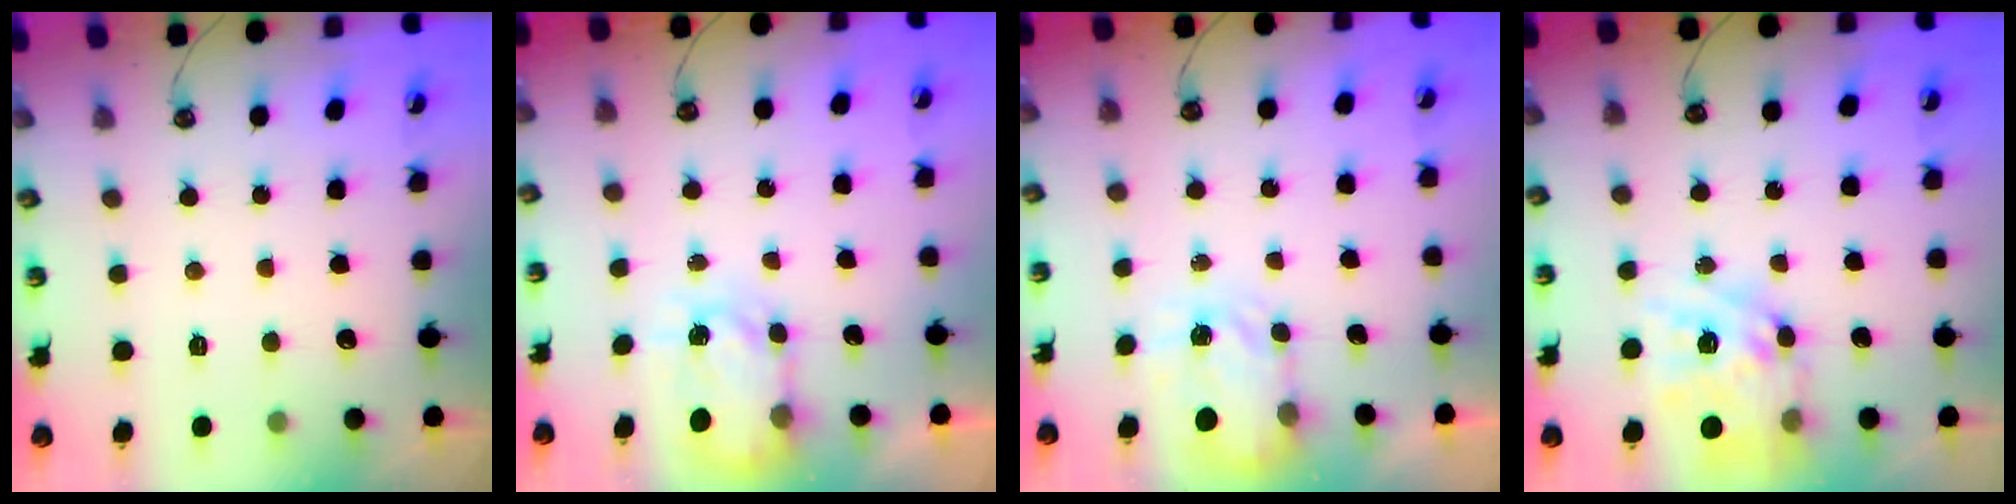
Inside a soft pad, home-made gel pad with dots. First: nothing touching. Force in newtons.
{"total": 5.4, "press": 5.4, "slide": 0.4}
{"total": 3.5, "press": 3.4, "slide": 0.5}
{"total": 15.2, "press": 15.2, "slide": 1.3}